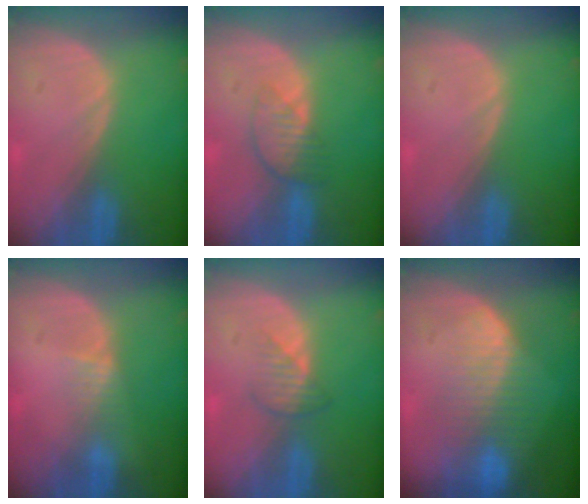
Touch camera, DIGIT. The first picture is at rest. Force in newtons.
{"total": 4.0, "press": 3.5, "slide": 1.8}
{"total": 0.0}
{"total": 1.8, "press": 1.5, "slide": 1.0}
{"total": 2.5, "press": 2.5, "slide": 0.3}
{"total": 8.5, "press": 7.2, "slide": 4.5}